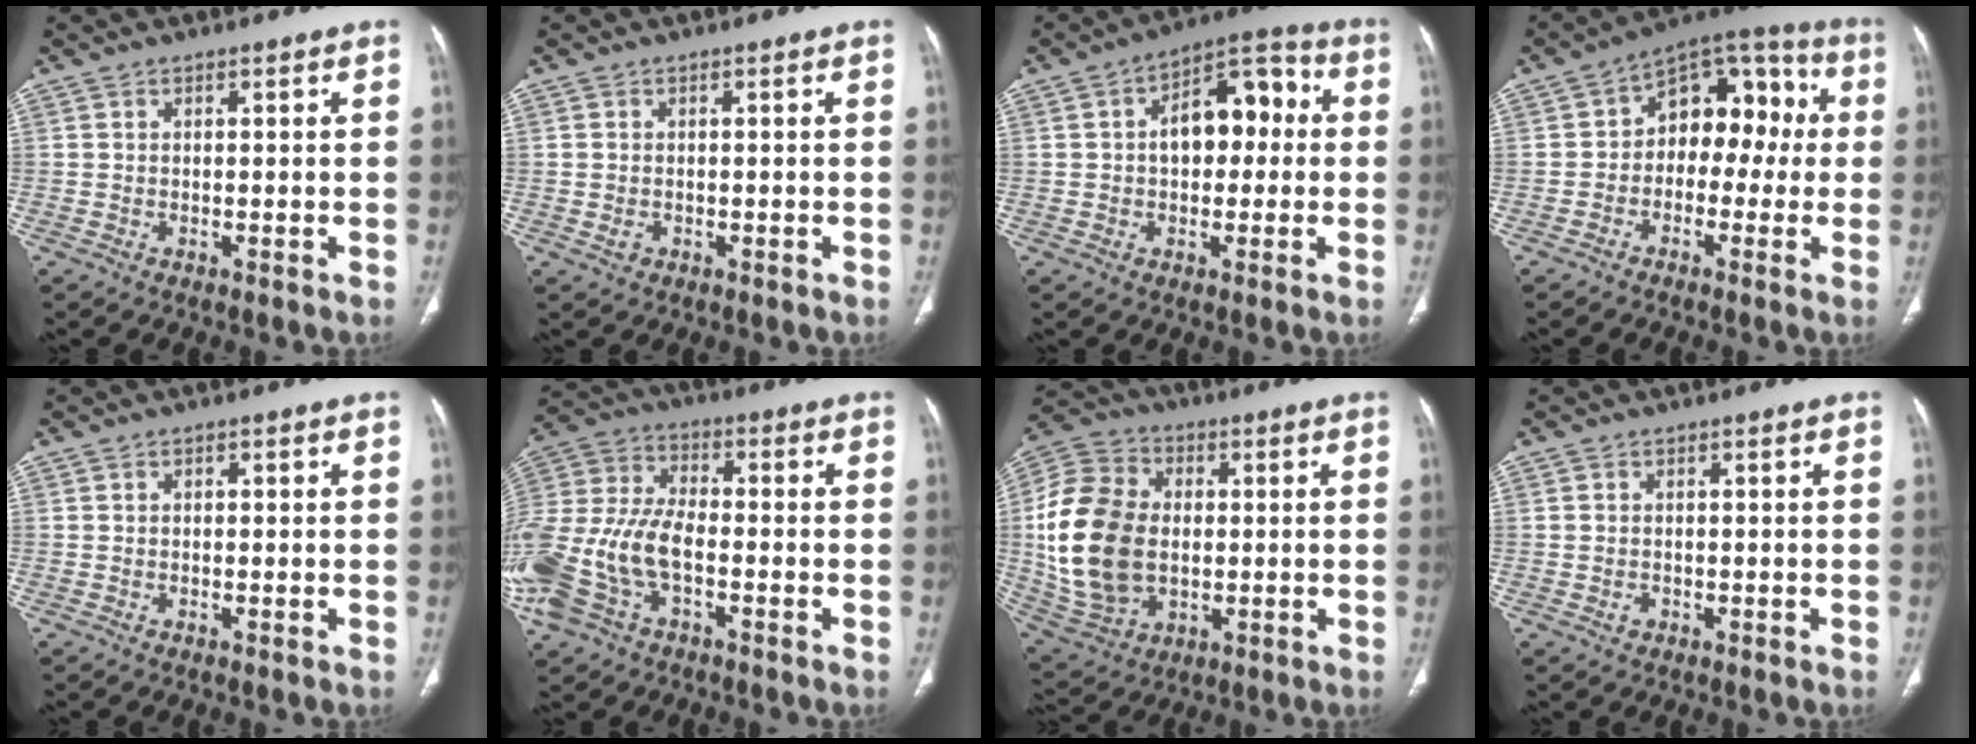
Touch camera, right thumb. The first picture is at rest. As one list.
[{"total": 1.4, "force": [-0.3, 1.2, 0.7], "torque": [-0.015, 0.004, -0.001]}, {"total": 12.2, "force": [1.0, 7.4, 9.6], "torque": [-0.110, 0.038, 0.008]}, {"total": 13.3, "force": [0.2, 8.9, 9.9], "torque": [-0.083, 0.051, -0.016]}, {"total": 0.6, "force": [0.1, 0.4, 0.5], "torque": [-0.008, 0.002, 0.001]}, {"total": 19.3, "force": [-5.6, 11.2, 14.8], "torque": [-0.351, 0.024, -0.102]}, {"total": 21.3, "force": [0.2, 15.1, 15.0], "torque": [-0.294, 0.007, 0.017]}, {"total": 1.3, "force": [-0.3, 1.1, 0.6], "torque": [-0.011, 0.006, -0.002]}]